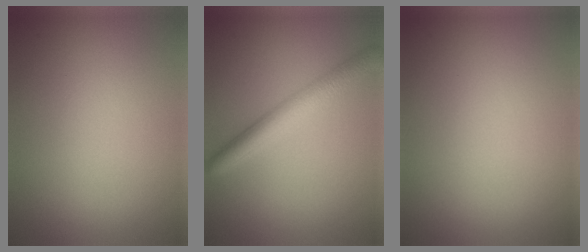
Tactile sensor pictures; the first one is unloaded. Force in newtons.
{"total": 4.1, "press": 4.1, "slide": 0.1}
{"total": 0.0}